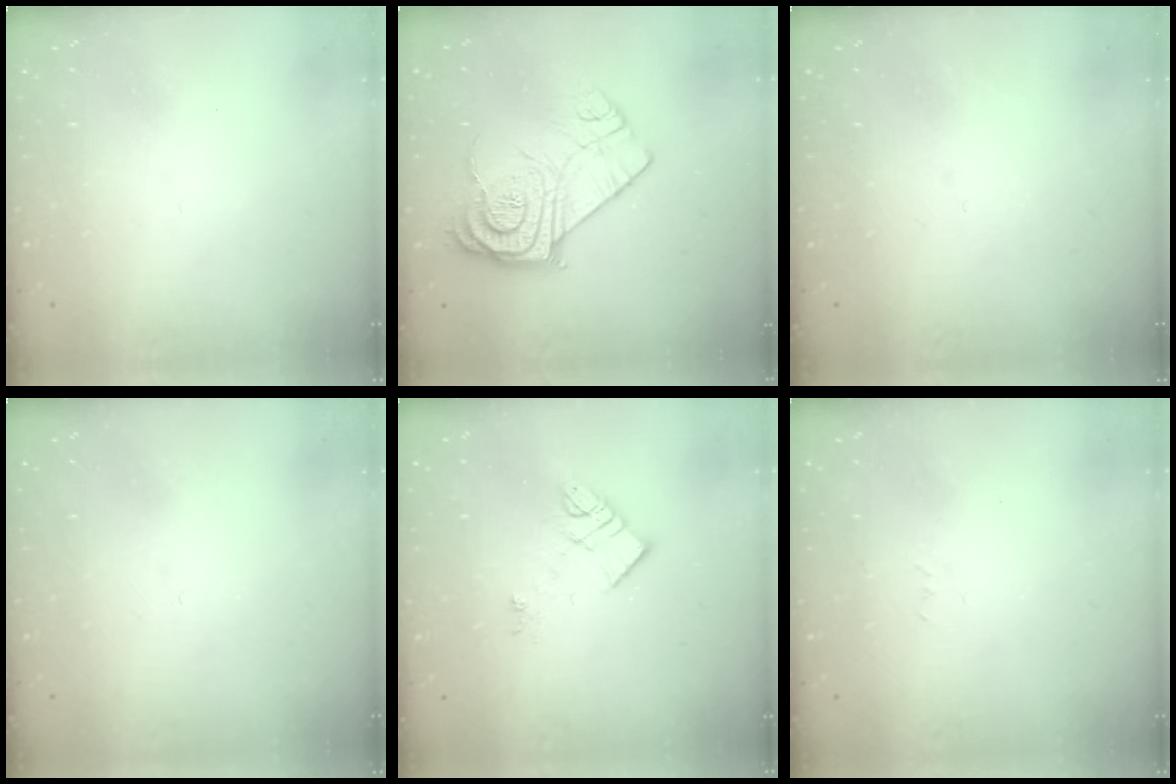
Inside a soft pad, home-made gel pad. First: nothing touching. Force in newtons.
{"total": 13.5, "press": 13.5, "slide": 1.0}
{"total": 0.0}
{"total": 0.0}
{"total": 6.4, "press": 6.4, "slide": 0.6}
{"total": 2.6, "press": 2.6, "slide": 0.4}